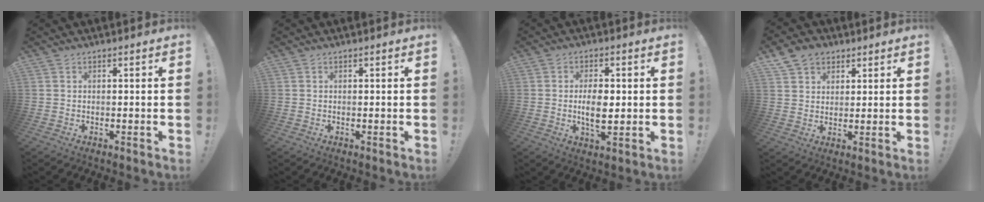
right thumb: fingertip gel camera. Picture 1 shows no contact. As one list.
[{"total": 0.0}, {"total": 7.2, "force": [0.0, 3.7, 6.2], "torque": [-0.094, -0.004, -0.007]}, {"total": 7.2, "force": [4.4, 5.4, 1.8], "torque": [-0.024, -0.021, 0.085]}]